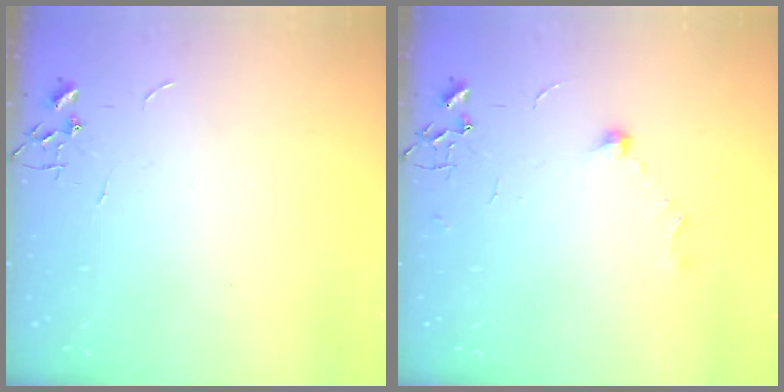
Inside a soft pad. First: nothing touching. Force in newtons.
{"total": 7.8, "press": 7.6, "slide": 1.5}